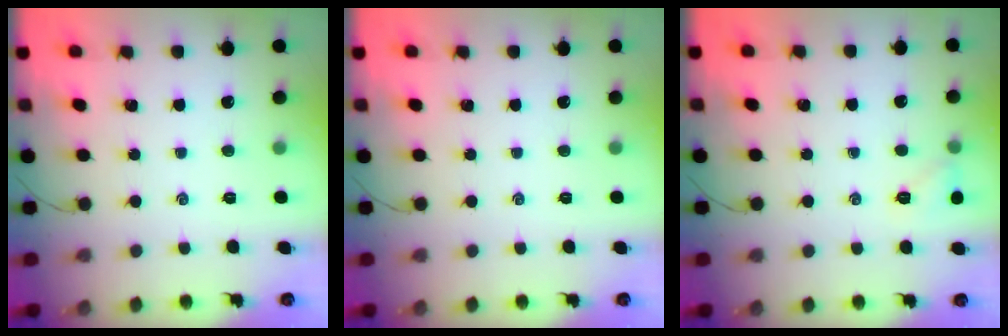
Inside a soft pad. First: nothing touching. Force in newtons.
{"total": 0.0}
{"total": 6.4, "press": 6.2, "slide": 1.9}